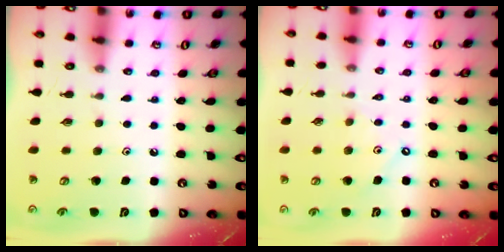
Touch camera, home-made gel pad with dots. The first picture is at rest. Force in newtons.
{"total": 4.9, "press": 4.9, "slide": 0.6}